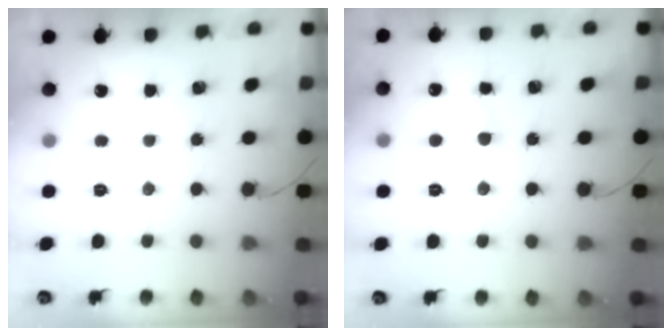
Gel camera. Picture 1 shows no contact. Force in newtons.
{"total": 2.7, "press": 2.5, "slide": 1.2}